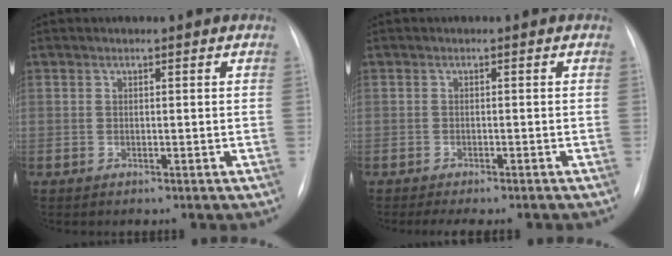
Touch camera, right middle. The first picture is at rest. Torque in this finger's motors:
{"motor_torque": [0.28, -0.22, 0.04, 0.02]}